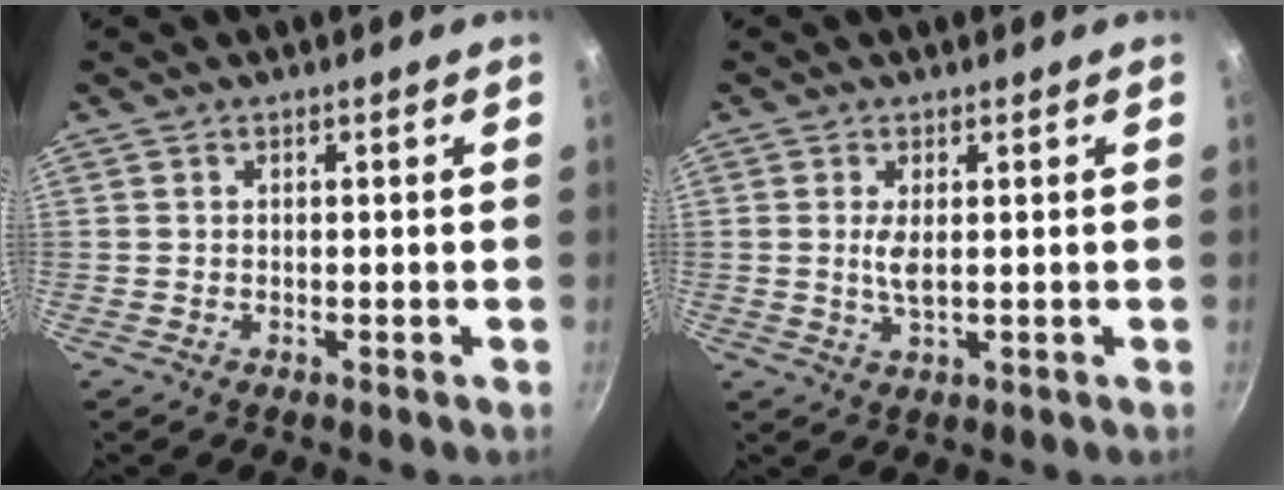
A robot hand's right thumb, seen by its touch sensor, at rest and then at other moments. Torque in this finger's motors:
{"motor_torque": [0.88, 0.49, 0.28, -0.23, -0.01]}